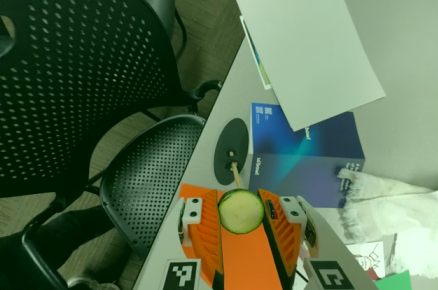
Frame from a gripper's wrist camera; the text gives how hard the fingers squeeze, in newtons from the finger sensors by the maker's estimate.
{"total": 9.0, "left": 8.7, "right": 9.3}